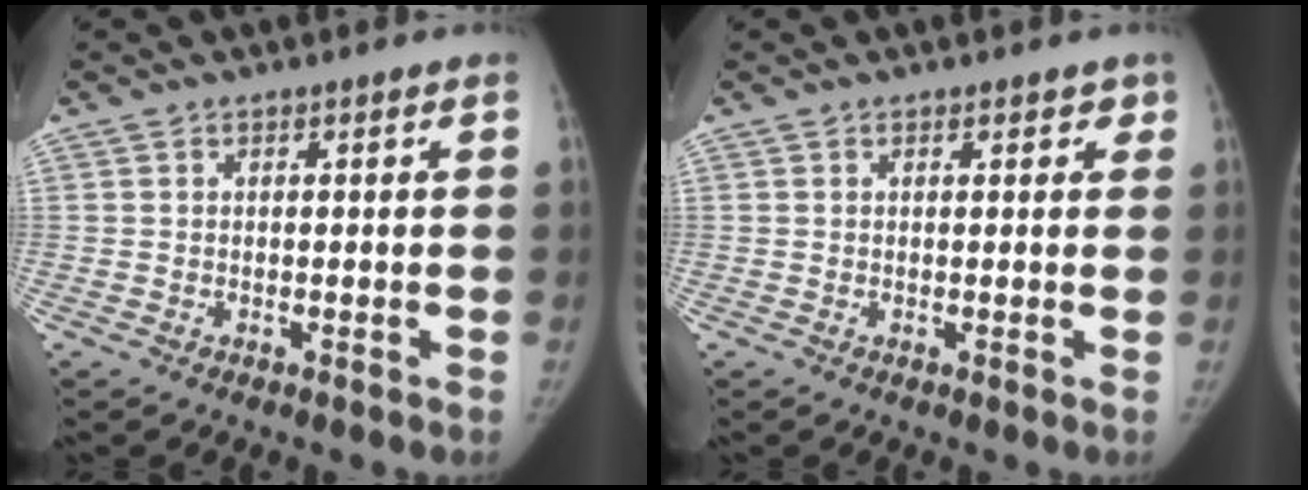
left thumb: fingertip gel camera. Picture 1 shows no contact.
{"total": 1.7, "force": [1.0, 1.0, 0.9], "torque": [0.007, -0.002, 0.008]}